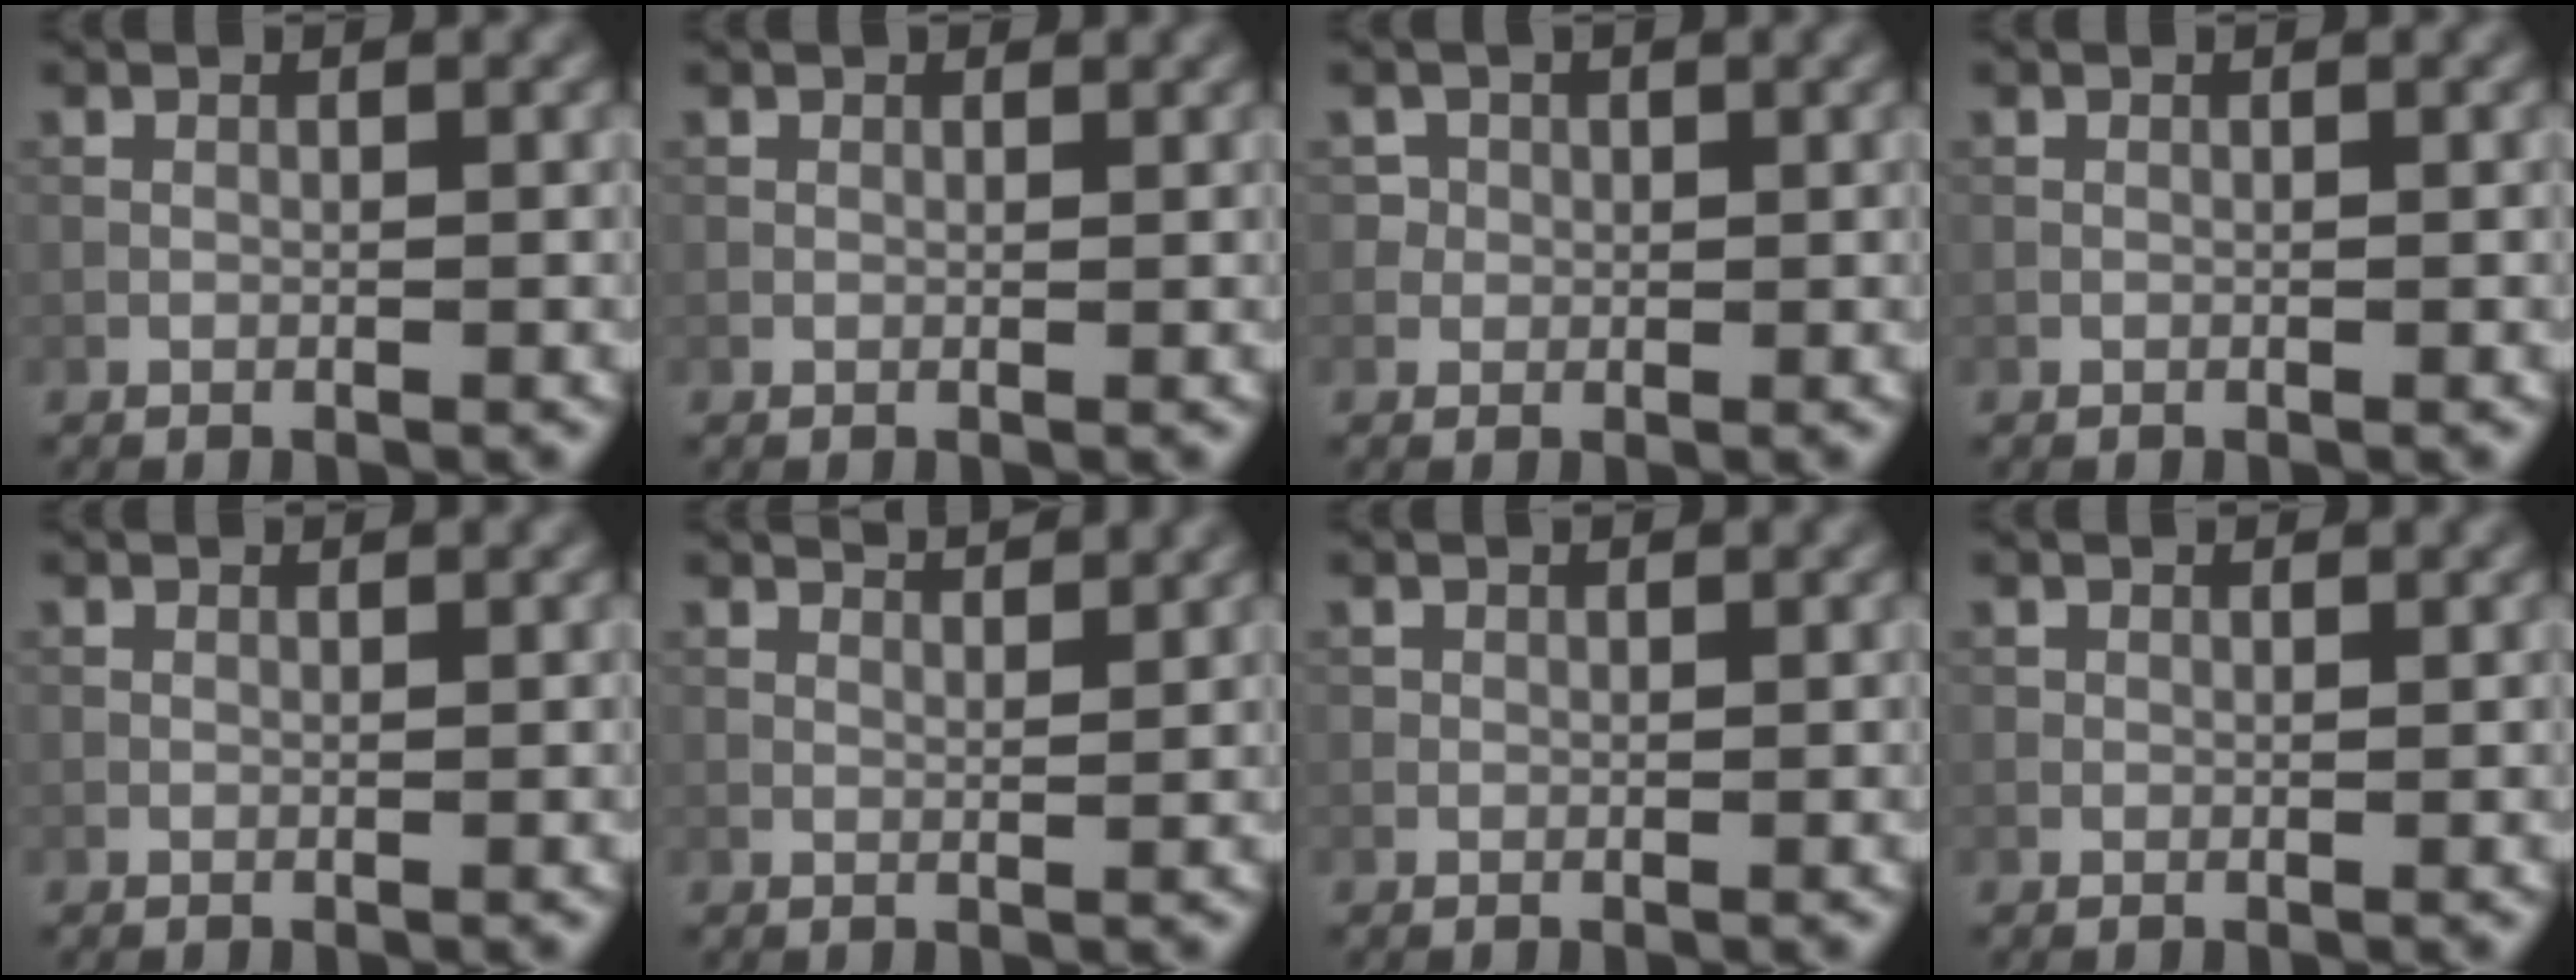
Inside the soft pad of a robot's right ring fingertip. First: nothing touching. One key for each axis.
{"total": 0.7, "fx": 0.6, "fy": 0.4, "fz": 0.2, "tx": -0.002, "ty": 0.001, "tz": 0.007}
{"total": 2.2, "fx": 0.8, "fy": 2.0, "fz": 0.5, "tx": -0.004, "ty": -0.006, "tz": 0.021}
{"total": 0.0}
{"total": 0.5, "fx": 0.5, "fy": 0.1, "fz": 0.1, "tx": -0.004, "ty": 0.001, "tz": 0.007}
{"total": 2.6, "fx": 2.3, "fy": 0.5, "fz": 1.1, "tx": -0.014, "ty": -0.004, "tz": 0.031}
{"total": 0.9, "fx": 0.6, "fy": 0.6, "fz": 0.2, "tx": -0.004, "ty": 0.001, "tz": 0.008}
{"total": 1.2, "fx": 0.9, "fy": 0.7, "fz": 0.3, "tx": -0.009, "ty": -0.001, "tz": 0.011}